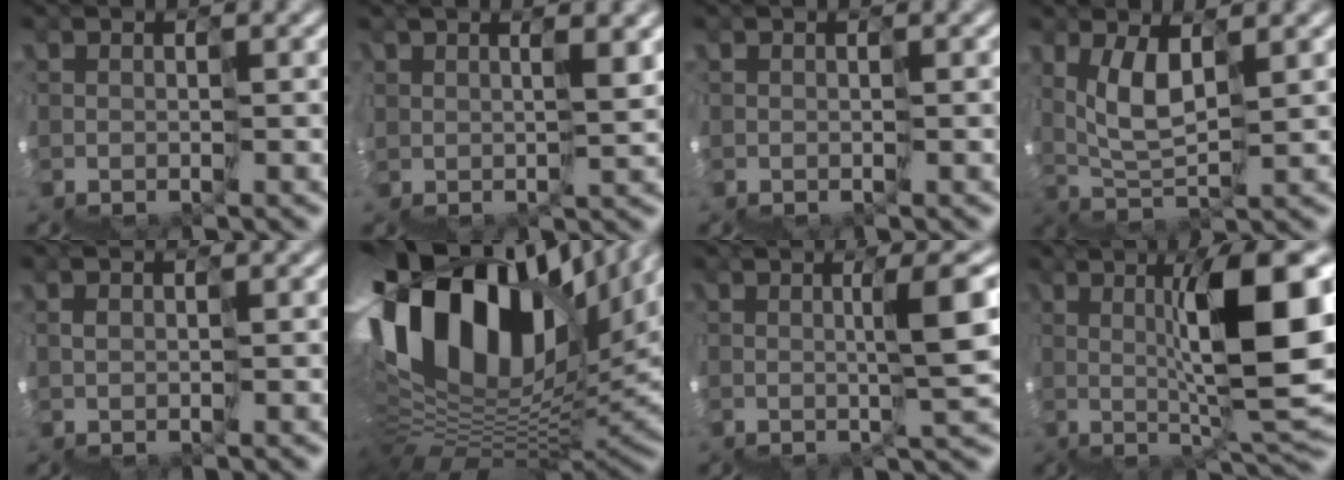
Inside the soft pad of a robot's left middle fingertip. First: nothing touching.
{"total": 4.3, "force": [3.7, 0.9, 2.0], "torque": [-0.041, 0.009, 0.079]}
{"total": 0.0}
{"total": 2.4, "force": [2.1, -1.0, 0.8], "torque": [-0.032, 0.007, 0.042]}
{"total": 0.8, "force": [0.3, 0.5, 0.6], "torque": [-0.007, 0.009, 0.008]}
{"total": 14.8, "force": [7.5, 6.9, 10.8], "torque": [-0.212, 0.051, 0.120]}
{"total": 5.8, "force": [1.7, 0.1, 5.6], "torque": [-0.075, 0.026, 0.027]}
{"total": 8.5, "force": [2.2, 0.0, 8.2], "torque": [-0.110, 0.021, 0.039]}